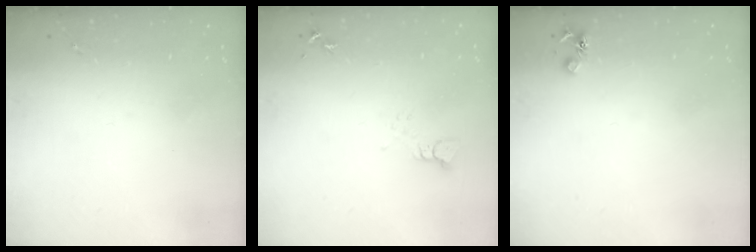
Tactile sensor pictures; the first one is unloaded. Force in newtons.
{"total": 3.0, "press": 3.0, "slide": 0.2}
{"total": 4.5, "press": 4.5, "slide": 0.6}